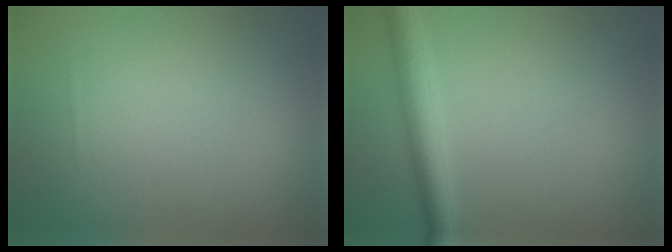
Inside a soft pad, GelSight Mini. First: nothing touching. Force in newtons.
{"total": 3.6, "press": 3.6, "slide": 0.1}